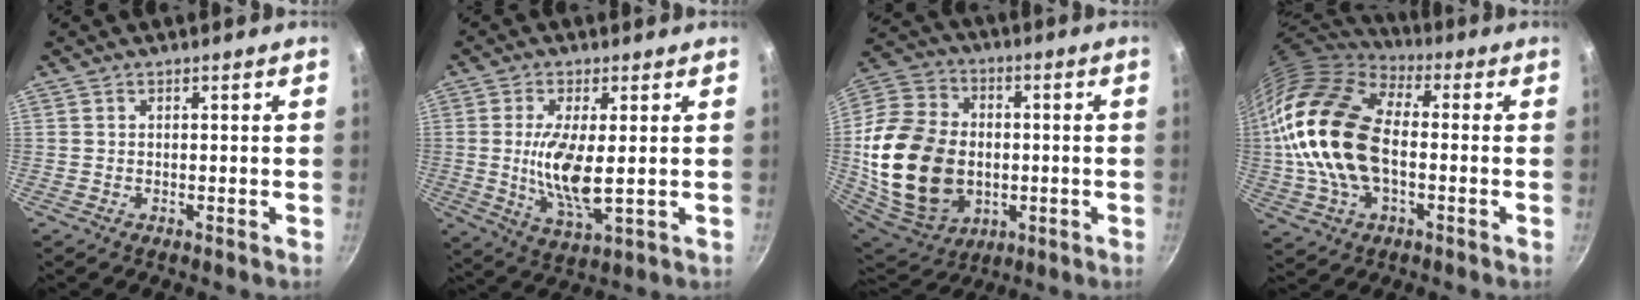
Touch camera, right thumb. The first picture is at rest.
{"total": 10.2, "force": [0.4, 3.4, 9.6], "torque": [-0.192, -0.017, 0.010]}
{"total": 24.9, "force": [-2.1, 18.4, 16.7], "torque": [-0.318, 0.018, -0.022]}
{"total": 20.1, "force": [-0.6, 12.1, 16.0], "torque": [-0.292, 0.022, -0.017]}